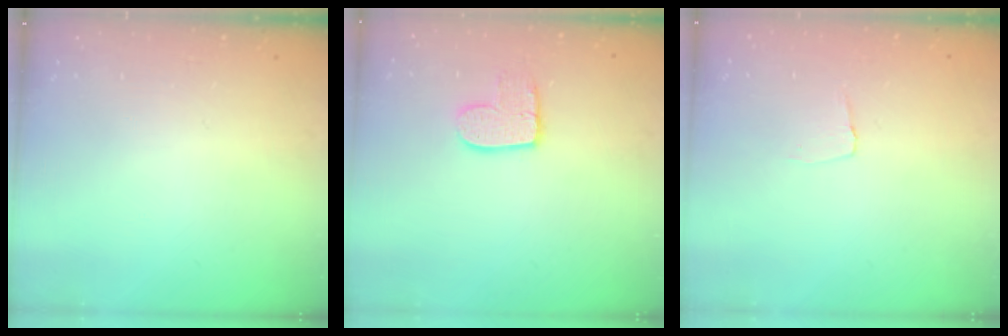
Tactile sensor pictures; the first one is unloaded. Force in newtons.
{"total": 9.1, "press": 9.0, "slide": 0.7}
{"total": 3.5, "press": 3.4, "slide": 0.2}